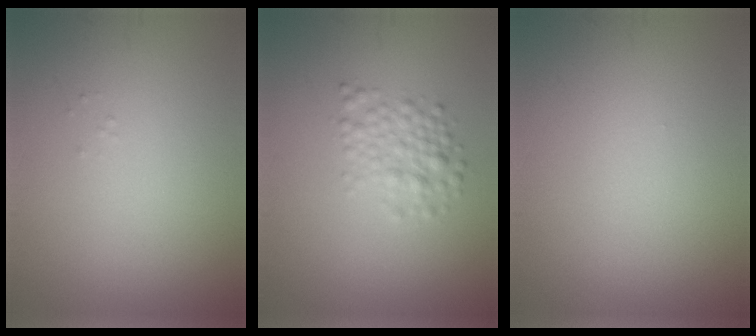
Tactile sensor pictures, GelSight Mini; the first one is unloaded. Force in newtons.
{"total": 2.7, "press": 2.7, "slide": 0.1}
{"total": 0.0}